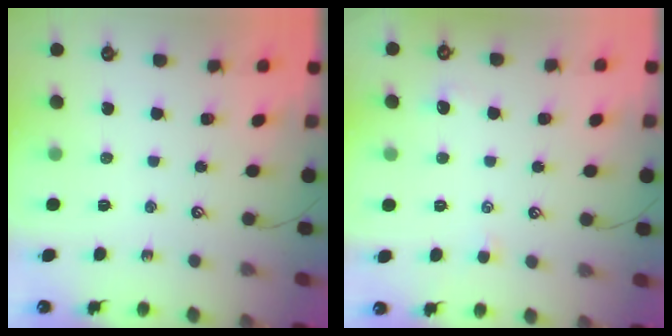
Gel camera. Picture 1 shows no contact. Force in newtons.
{"total": 1.8, "press": 1.7, "slide": 0.5}